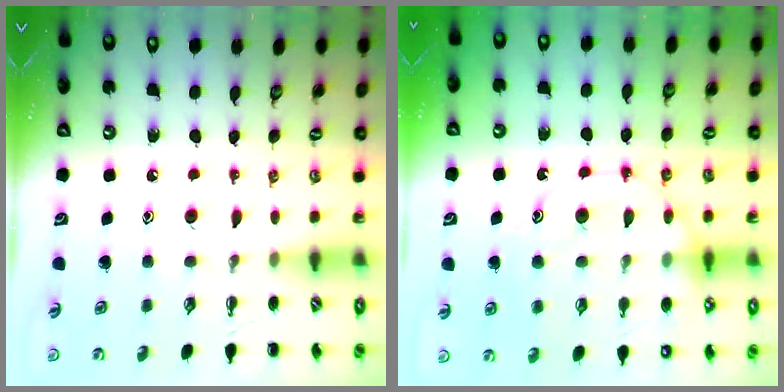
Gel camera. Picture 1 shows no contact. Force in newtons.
{"total": 17.1, "press": 17.1, "slide": 1.1}